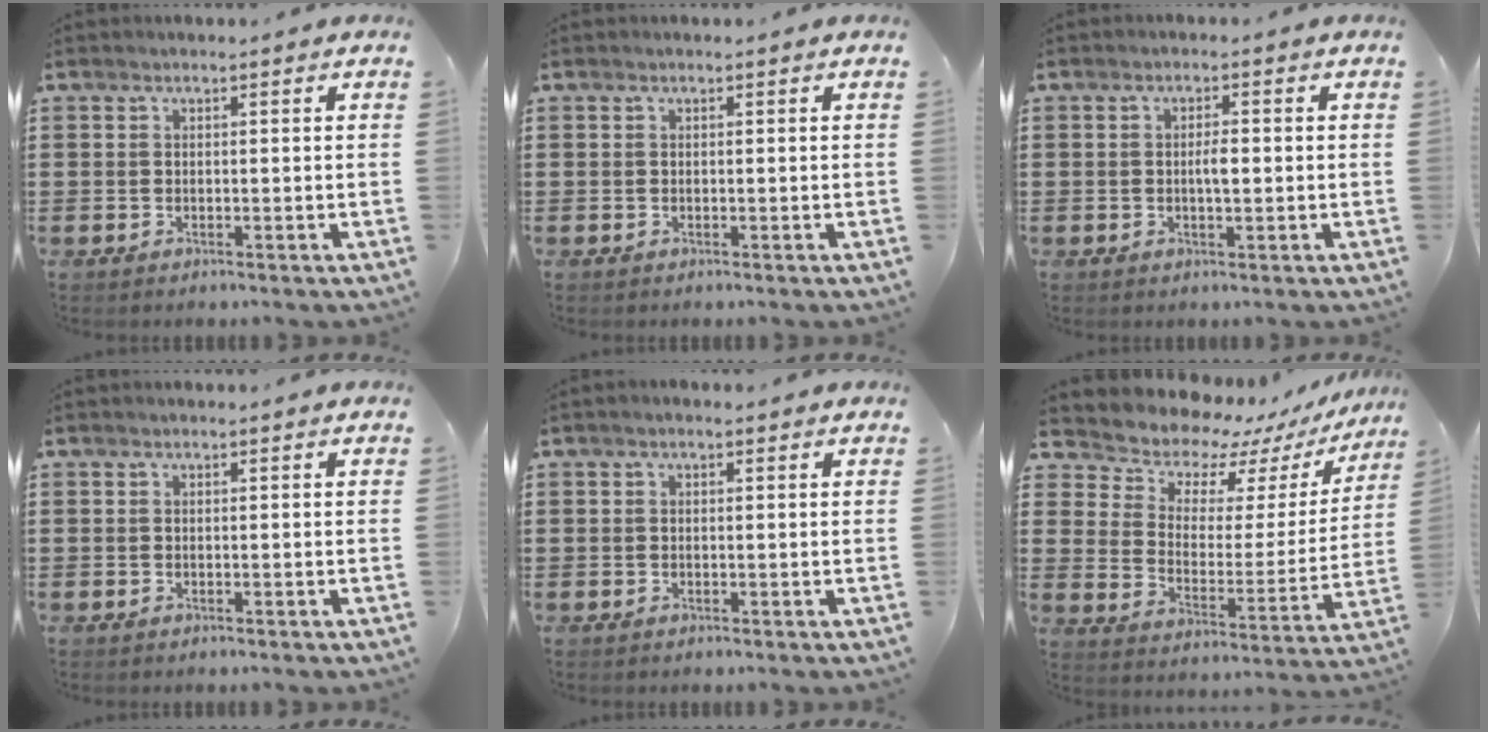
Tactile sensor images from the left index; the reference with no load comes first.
{"total": 0.0}
{"total": 2.3, "force": [-0.1, 0.8, 2.2], "torque": [-0.042, 0.001, -0.003]}
{"total": 0.0}
{"total": 0.5, "force": [0.1, 0.2, 0.5], "torque": [-0.009, 0.002, 0.001]}
{"total": 6.9, "force": [6.3, 2.7, 0.6], "torque": [-0.051, -0.057, 0.106]}